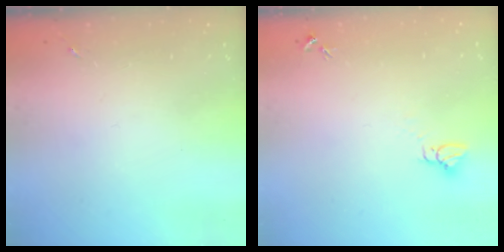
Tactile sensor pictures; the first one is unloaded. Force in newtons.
{"total": 3.0, "press": 3.0, "slide": 0.1}